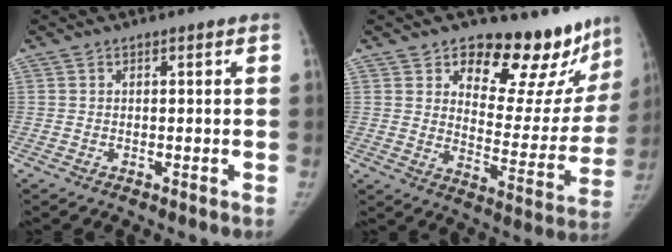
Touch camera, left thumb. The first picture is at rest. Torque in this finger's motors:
{"motor_torque": [0.13, 0.11, 0.83, -0.51, 0.03]}